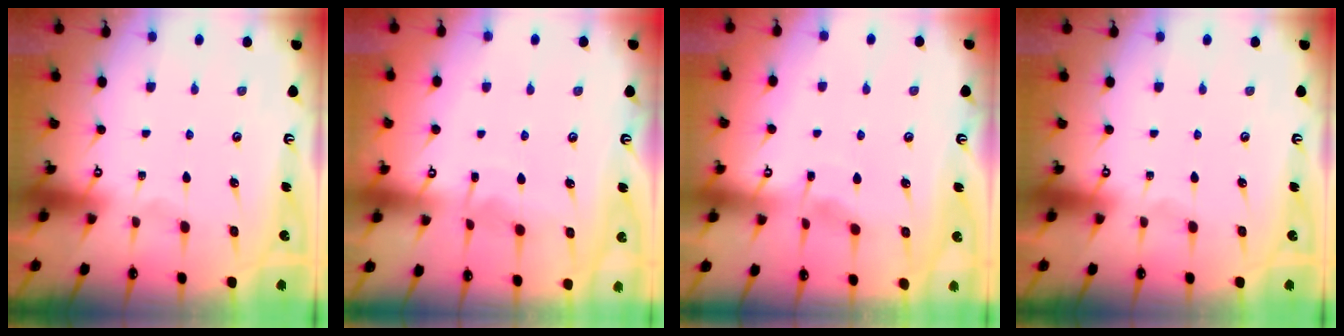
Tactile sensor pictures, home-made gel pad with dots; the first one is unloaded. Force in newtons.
{"total": 5.2, "press": 5.2, "slide": 0.5}
{"total": 3.2, "press": 3.2, "slide": 0.5}
{"total": 0.0}